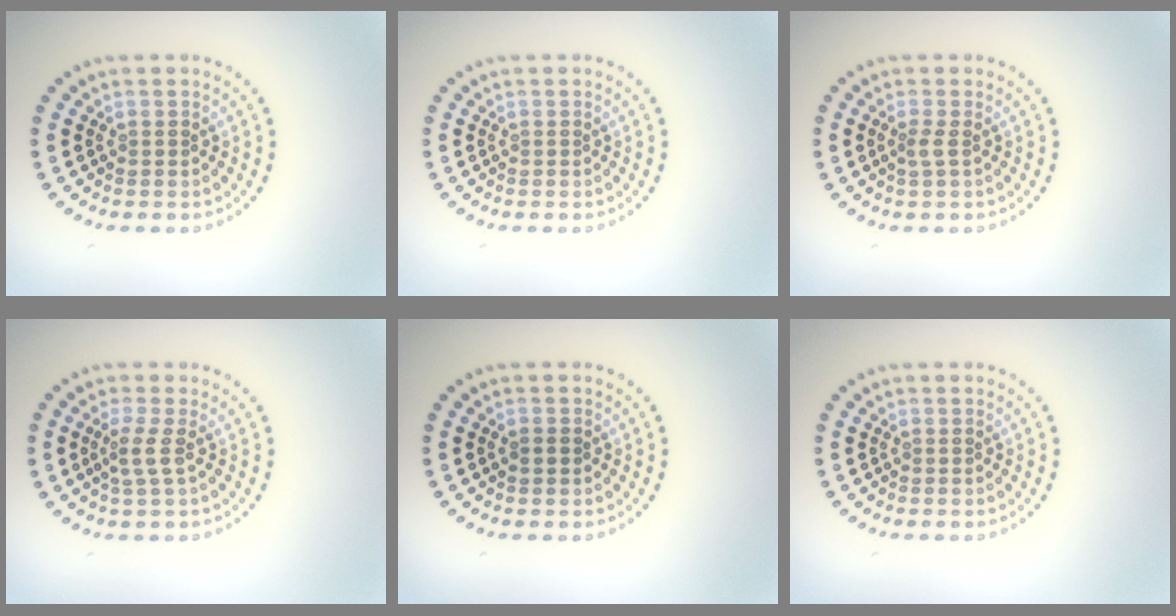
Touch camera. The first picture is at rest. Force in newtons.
{"total": 0.0}
{"total": 0.9, "press": 0.6, "slide": 0.7}
{"total": 1.7, "press": 1.3, "slide": 1.1}
{"total": 1.3, "press": 1.3, "slide": 0.2}
{"total": 0.0}